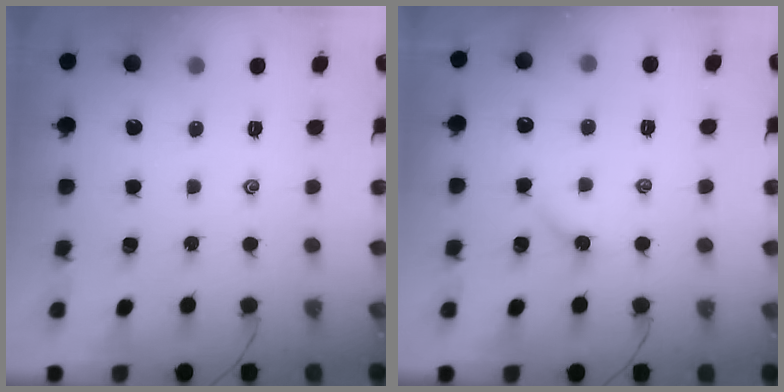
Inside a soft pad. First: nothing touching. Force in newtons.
{"total": 3.8, "press": 3.8, "slide": 0.7}